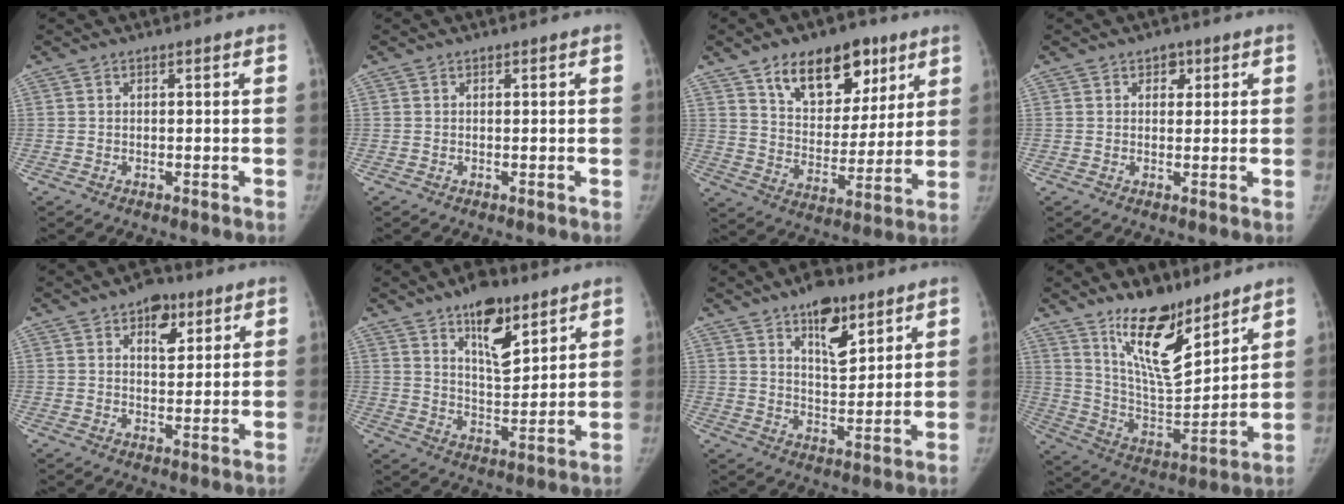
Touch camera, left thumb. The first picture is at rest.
{"total": 0.0}
{"total": 17.2, "force": [9.9, 10.2, 9.7], "torque": [-0.093, -0.046, 0.165]}
{"total": 2.9, "force": [1.4, 2.1, 1.4], "torque": [0.003, -0.004, 0.017]}
{"total": 6.8, "force": [3.6, 4.0, 4.2], "torque": [-0.032, -0.014, 0.049]}
{"total": 12.1, "force": [7.4, 5.3, 8.1], "torque": [-0.101, -0.048, 0.123]}
{"total": 10.5, "force": [6.4, 4.8, 6.8], "torque": [-0.081, -0.040, 0.105]}
{"total": 17.0, "force": [11.8, 6.3, 10.4], "torque": [-0.131, -0.093, 0.219]}